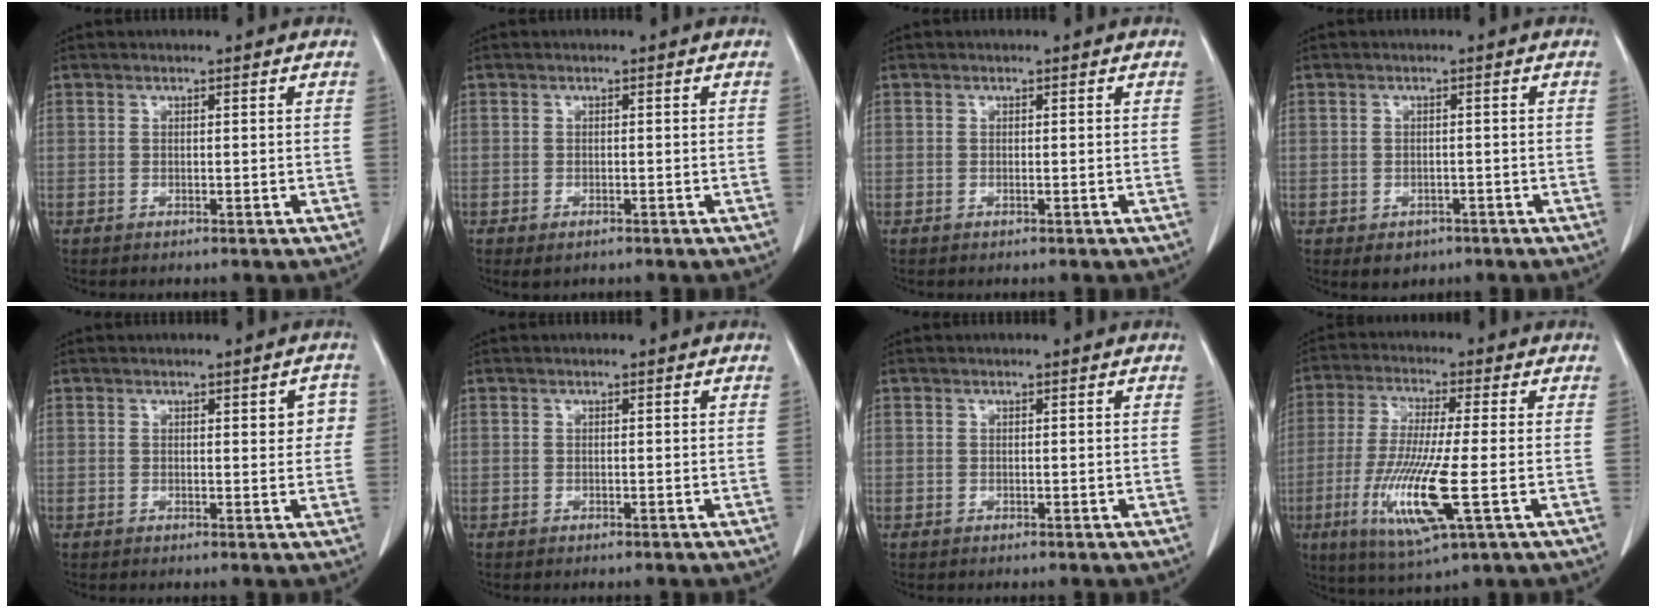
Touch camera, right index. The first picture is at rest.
{"total": 1.3, "force": [-0.7, 0.7, 0.9], "torque": [-0.012, -0.001, 0.000]}
{"total": 0.0}
{"total": 2.8, "force": [-1.4, 2.3, 0.8], "torque": [-0.004, 0.005, -0.011]}
{"total": 3.0, "force": [0.7, 1.2, 2.6], "torque": [-0.023, 0.005, 0.008]}
{"total": 0.0}
{"total": 0.0}
{"total": 13.3, "force": [-3.6, 0.9, 12.8], "torque": [-0.263, -0.030, -0.070]}